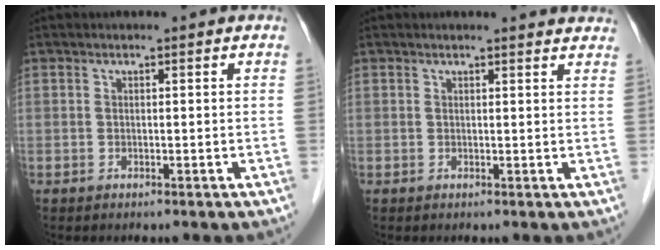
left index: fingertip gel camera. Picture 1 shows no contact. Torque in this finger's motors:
{"motor_torque": [0.40, -0.66, 0.04, 0.00]}